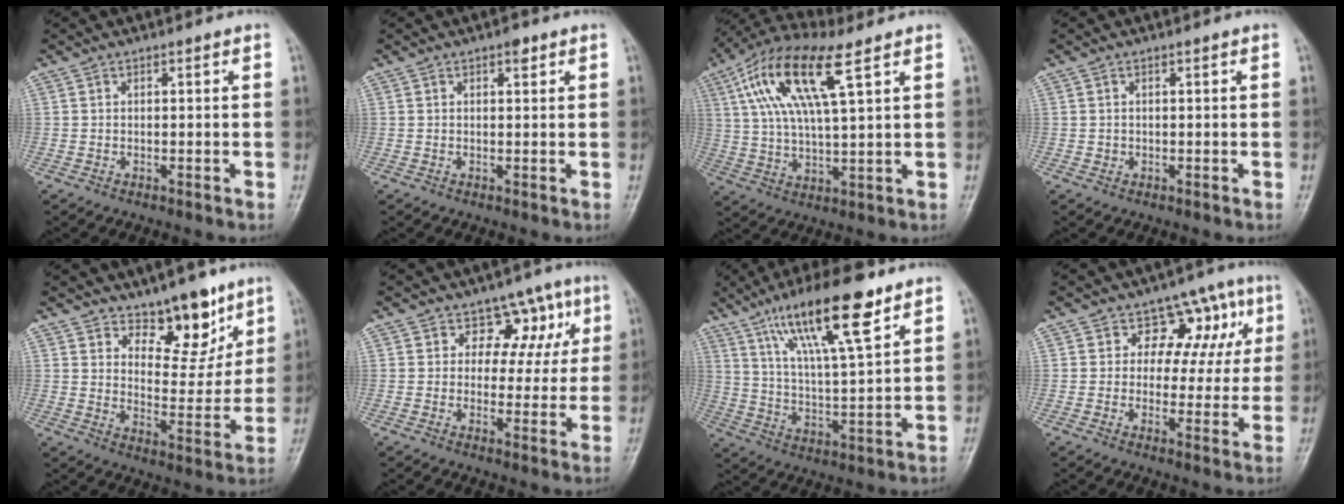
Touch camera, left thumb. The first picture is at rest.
{"total": 1.6, "force": [0.9, 0.7, 1.0], "torque": [-0.009, -0.001, 0.010]}
{"total": 15.9, "force": [6.8, 4.6, 13.6], "torque": [-0.279, 0.005, 0.126]}
{"total": 0.5, "force": [0.1, 0.5, 0.1], "torque": [0.003, 0.002, 0.002]}
{"total": 10.8, "force": [7.7, 5.3, 5.4], "torque": [-0.037, -0.058, 0.126]}
{"total": 7.8, "force": [3.5, 6.1, 3.3], "torque": [0.011, -0.006, 0.041]}
{"total": 17.5, "force": [10.3, 3.8, 13.6], "torque": [-0.223, -0.037, 0.187]}
{"total": 9.1, "force": [3.5, 7.2, 4.3], "torque": [0.006, -0.002, 0.041]}